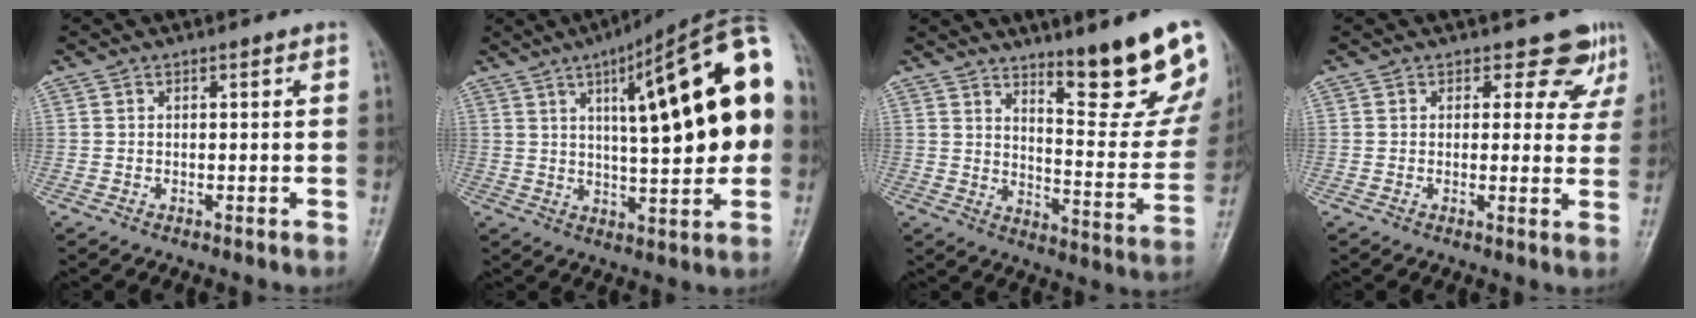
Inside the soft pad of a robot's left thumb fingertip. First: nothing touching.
{"total": 24.4, "force": [4.5, 6.7, 23.0], "torque": [-0.299, 0.020, 0.054]}
{"total": 16.9, "force": [11.5, 3.3, 12.0], "torque": [-0.120, -0.089, 0.176]}
{"total": 5.5, "force": [3.9, 3.6, 1.6], "torque": [0.016, -0.024, 0.032]}